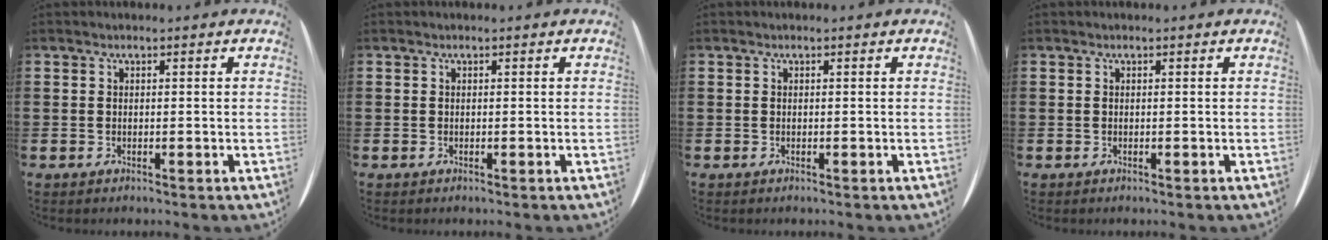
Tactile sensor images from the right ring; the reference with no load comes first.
{"total": 0.0}
{"total": 0.0}
{"total": 0.0}